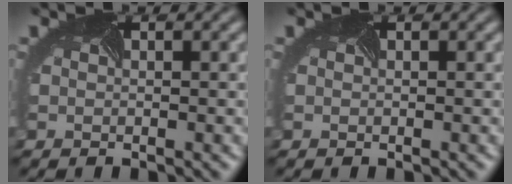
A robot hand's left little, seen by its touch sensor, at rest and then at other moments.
{"total": 0.0}